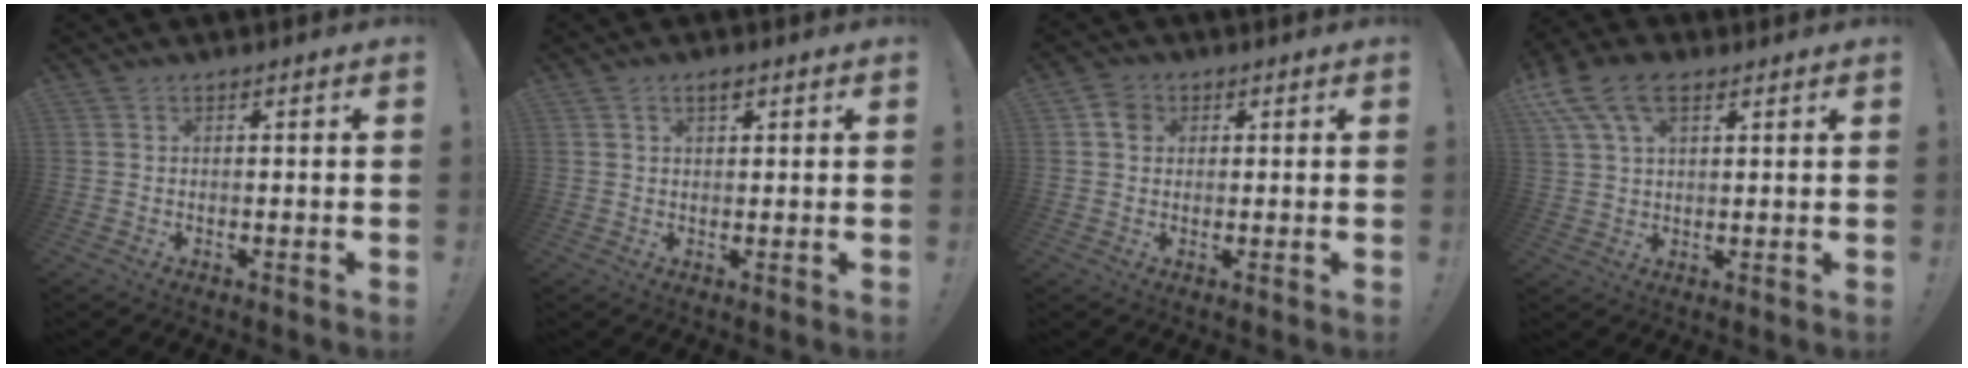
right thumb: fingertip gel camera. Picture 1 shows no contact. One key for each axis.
{"total": 2.0, "fx": 1.2, "fy": 1.0, "fz": 1.2, "tx": -0.021, "ty": 0.000, "tz": 0.021}
{"total": 4.1, "fx": 1.1, "fy": 3.5, "fz": 1.9, "tx": -0.021, "ty": 0.004, "tz": 0.019}
{"total": 11.6, "fx": 5.5, "fy": 6.8, "fz": 7.6, "tx": -0.143, "ty": -0.008, "tz": 0.108}